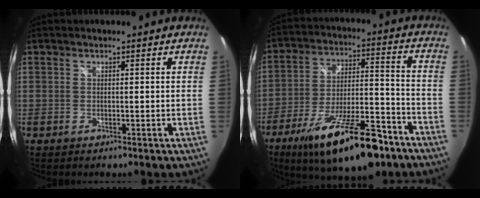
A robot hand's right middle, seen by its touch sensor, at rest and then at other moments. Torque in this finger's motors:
{"motor_torque": [1.22, -0.91, 0.54, 0.21]}